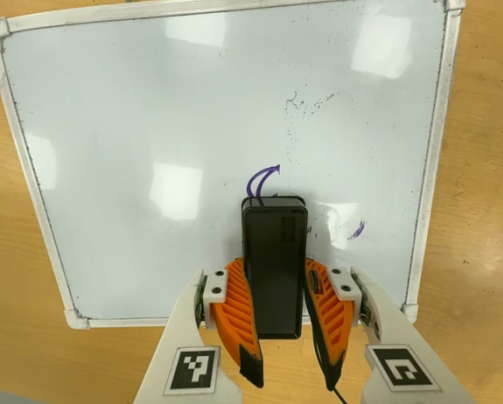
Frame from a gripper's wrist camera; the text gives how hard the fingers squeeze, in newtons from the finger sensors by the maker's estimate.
{"total": 10.9, "left": 8.4, "right": 13.3}